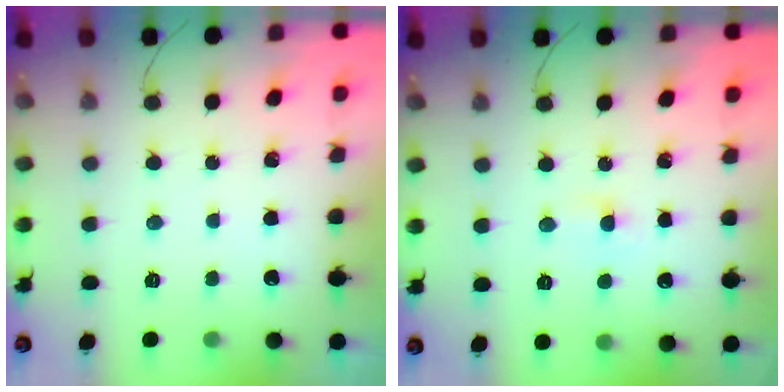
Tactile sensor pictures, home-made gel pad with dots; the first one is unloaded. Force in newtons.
{"total": 1.8, "press": 1.6, "slide": 0.8}